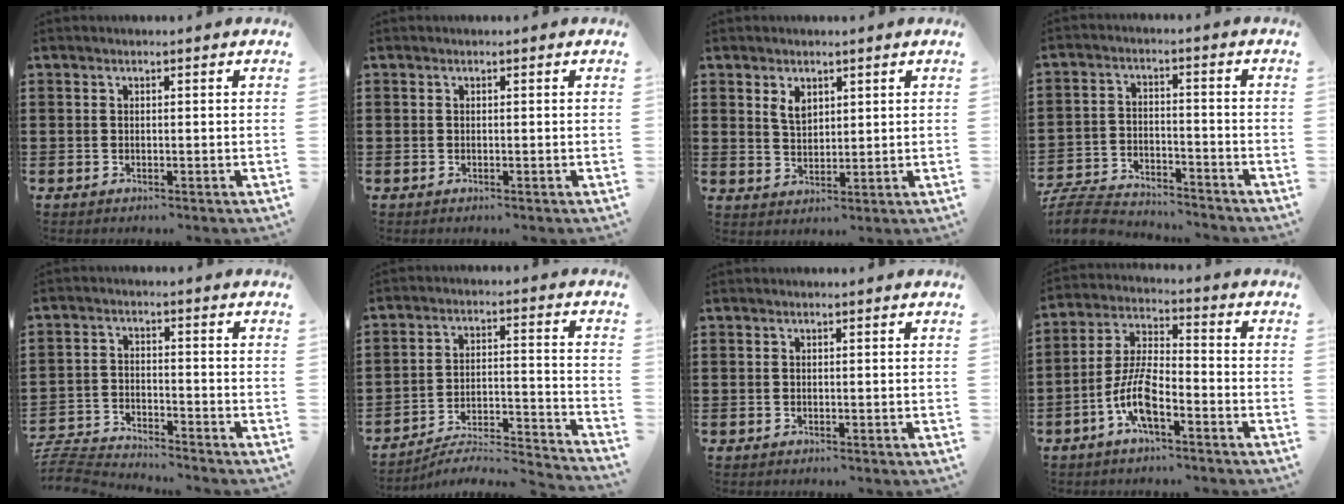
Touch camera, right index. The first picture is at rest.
{"total": 0.0}
{"total": 3.2, "force": [1.8, 2.0, 1.8], "torque": [-0.041, 0.006, 0.033]}
{"total": 6.5, "force": [-6.2, 1.0, 1.3], "torque": [-0.042, 0.003, -0.128]}
{"total": 4.8, "force": [-4.8, 0.3, 0.3], "torque": [-0.029, -0.005, -0.105]}
{"total": 3.6, "force": [-3.4, 0.4, 1.3], "torque": [-0.029, -0.015, -0.075]}
{"total": 0.0}
{"total": 8.1, "force": [-4.1, 2.7, 6.5], "torque": [-0.155, -0.004, -0.083]}